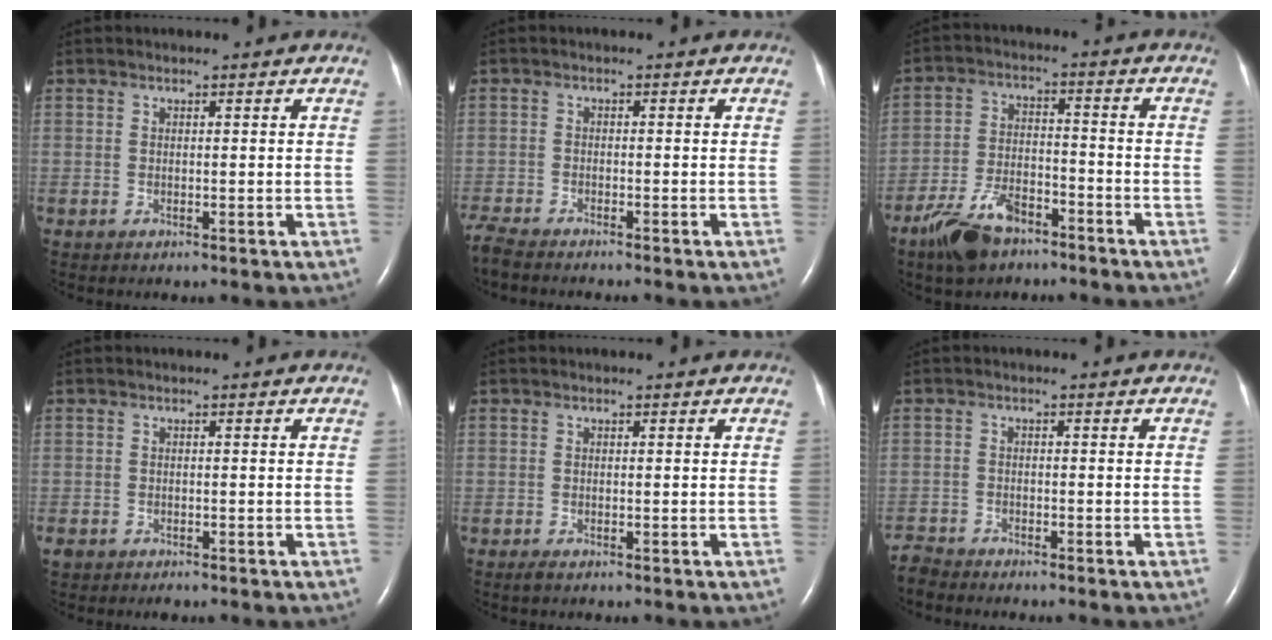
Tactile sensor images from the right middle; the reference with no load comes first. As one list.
[{"total": 4.7, "force": [-4.3, -0.1, 1.7], "torque": [-0.034, -0.019, -0.077]}, {"total": 9.0, "force": [-6.4, 3.7, 5.2], "torque": [-0.109, -0.006, -0.117]}, {"total": 2.3, "force": [-1.7, 1.1, 1.0], "torque": [-0.021, -0.006, -0.024]}, {"total": 0.5, "force": [-0.4, 0.0, 0.4], "torque": [-0.013, -0.004, -0.006]}, {"total": 2.7, "force": [-2.7, 0.0, -0.3], "torque": [0.001, -0.016, -0.052]}]